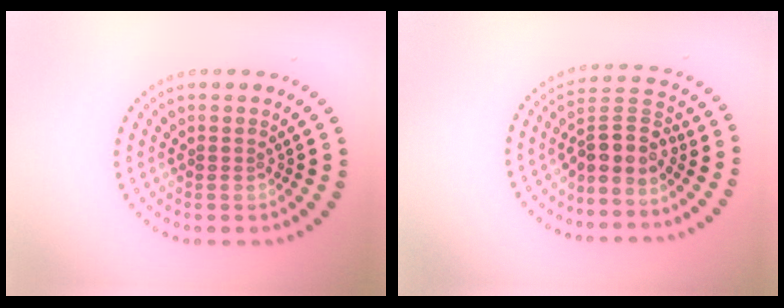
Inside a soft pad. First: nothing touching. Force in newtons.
{"total": 3.4, "press": 2.6, "slide": 2.1}